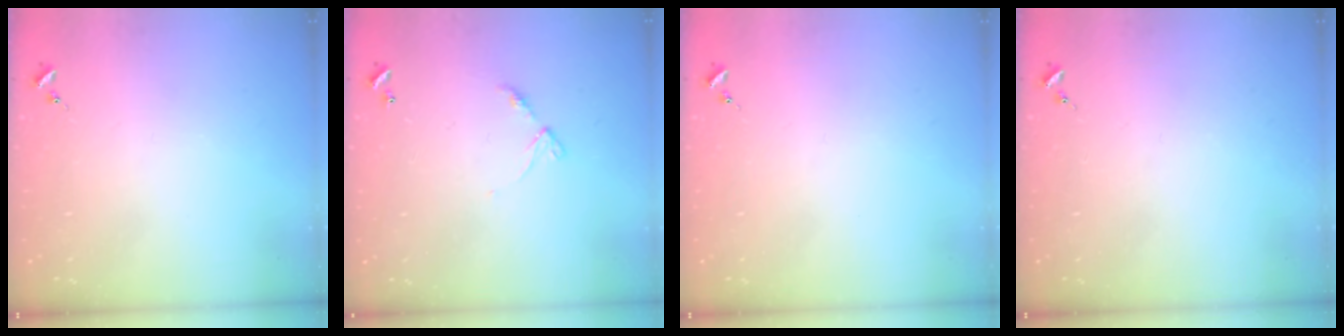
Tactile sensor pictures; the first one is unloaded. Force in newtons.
{"total": 6.1, "press": 6.0, "slide": 0.6}
{"total": 0.0}
{"total": 0.0}